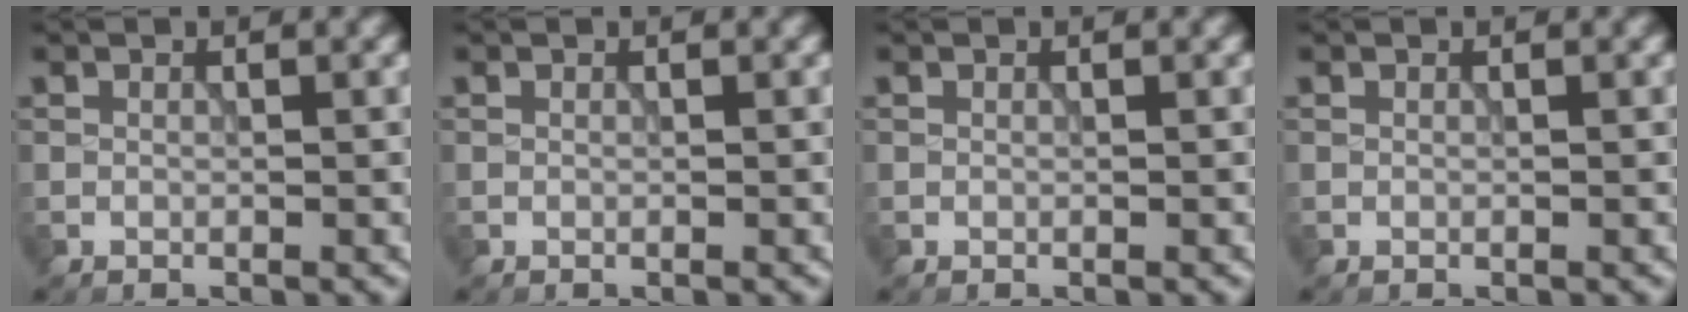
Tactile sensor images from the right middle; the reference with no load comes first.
{"total": 0.0}
{"total": 0.0}
{"total": 0.0}